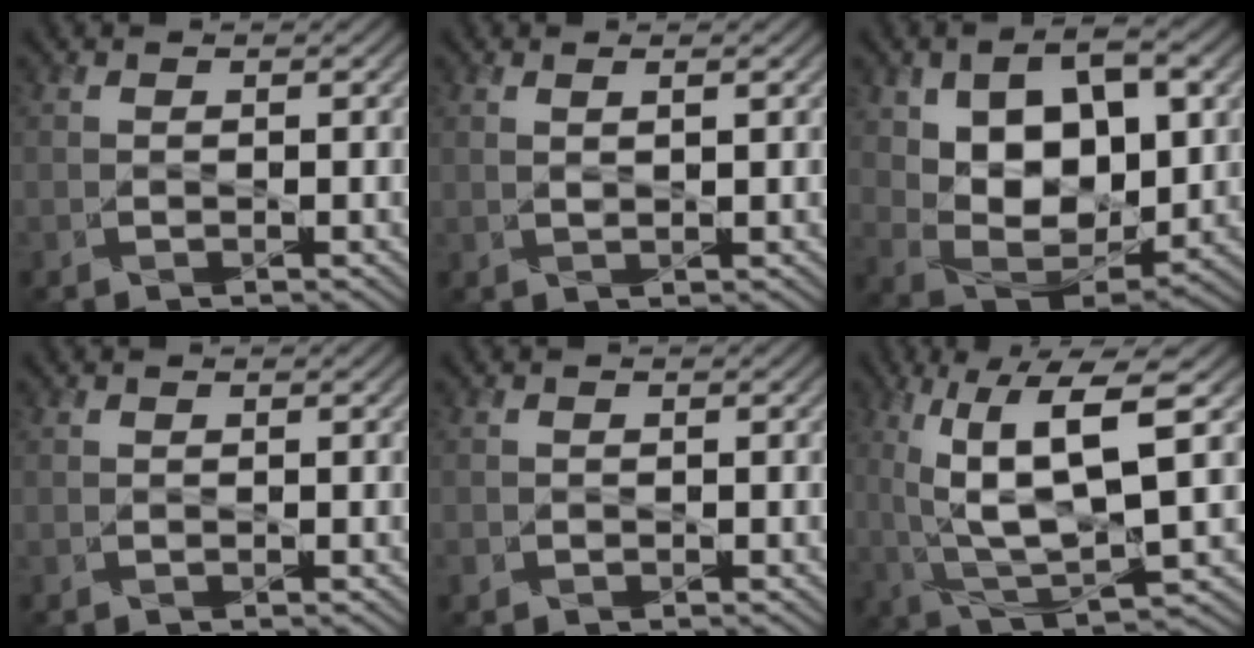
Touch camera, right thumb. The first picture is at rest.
{"total": 1.2, "force": [0.6, 0.0, 1.0], "torque": [-0.019, -0.006, 0.014]}
{"total": 13.5, "force": [3.6, 8.3, 10.1], "torque": [-0.184, -0.015, 0.072]}
{"total": 0.0}
{"total": 0.6, "force": [-0.1, 0.6, 0.0], "torque": [-0.001, -0.005, -0.002]}
{"total": 12.2, "force": [2.8, 3.5, 11.3], "torque": [-0.228, 0.006, 0.057]}